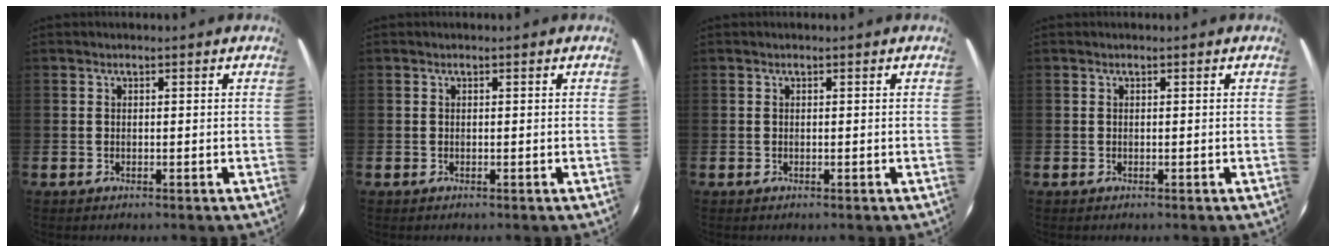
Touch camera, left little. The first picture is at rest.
{"total": 0.0}
{"total": 0.0}
{"total": 0.0}